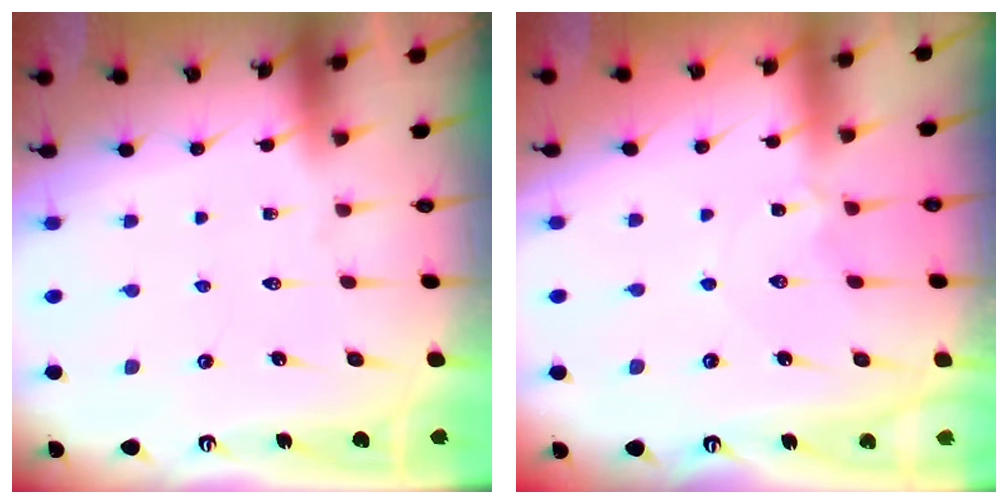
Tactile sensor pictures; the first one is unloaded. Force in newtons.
{"total": 1.8, "press": 1.8, "slide": 0.4}